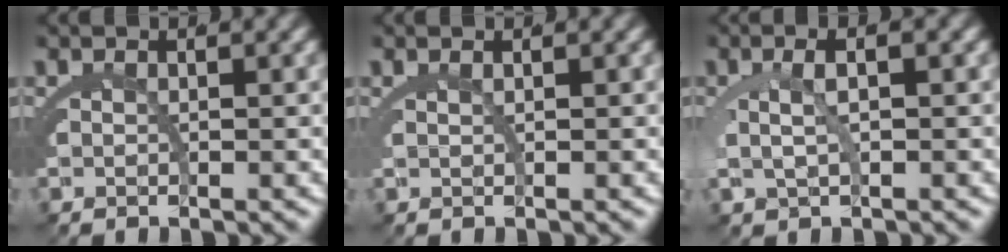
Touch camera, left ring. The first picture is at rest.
{"total": 1.1, "force": [0.7, -0.6, 0.6], "torque": [-0.006, 0.003, 0.015]}
{"total": 2.8, "force": [0.4, 0.9, 2.6], "torque": [-0.047, 0.004, 0.011]}